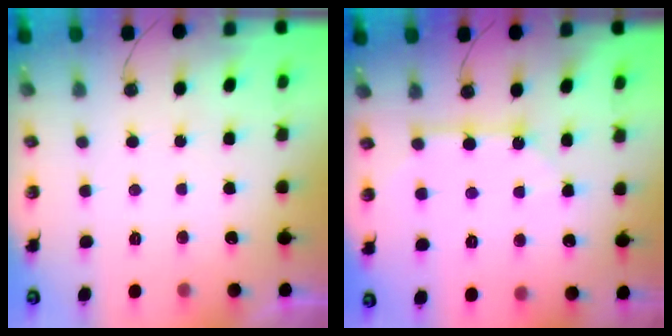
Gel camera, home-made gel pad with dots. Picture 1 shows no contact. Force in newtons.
{"total": 9.9, "press": 9.8, "slide": 0.8}